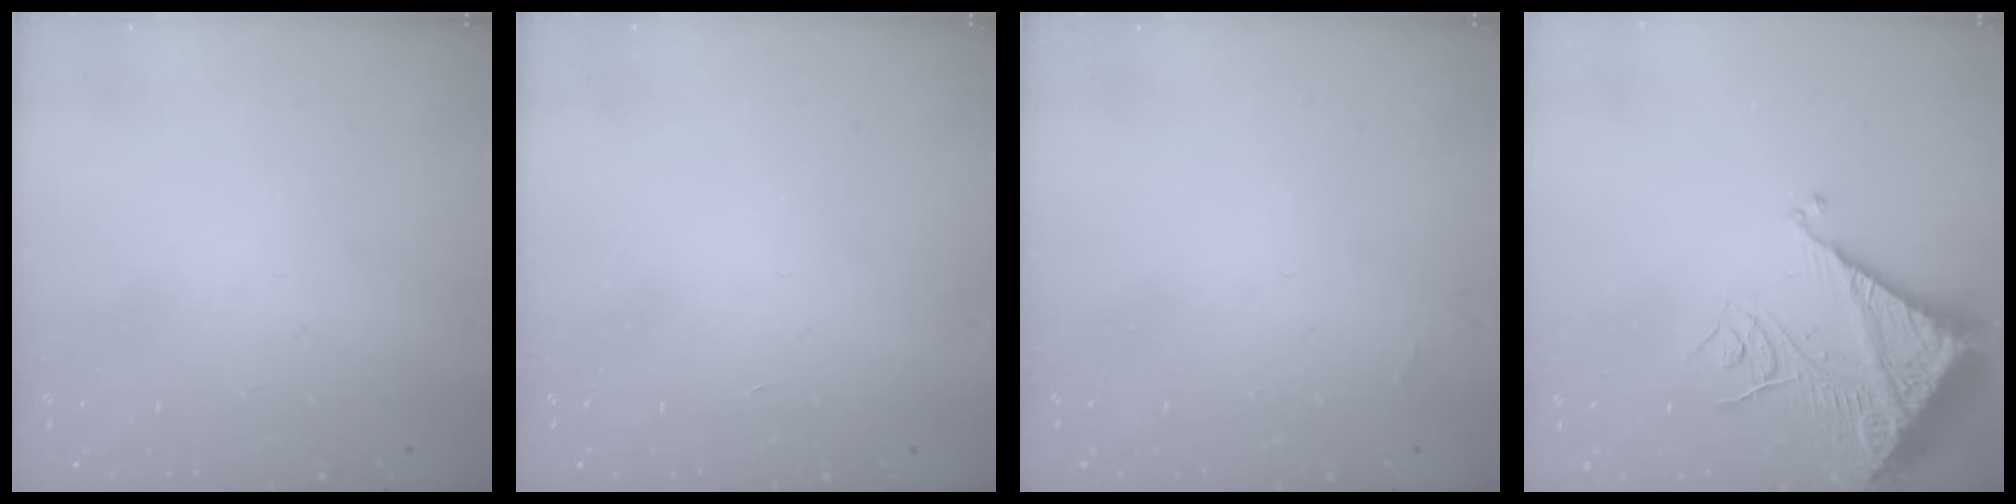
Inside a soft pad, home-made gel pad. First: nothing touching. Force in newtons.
{"total": 1.7, "press": 1.7, "slide": 0.1}
{"total": 1.3, "press": 1.3, "slide": 0.2}
{"total": 13.1, "press": 13.0, "slide": 1.5}